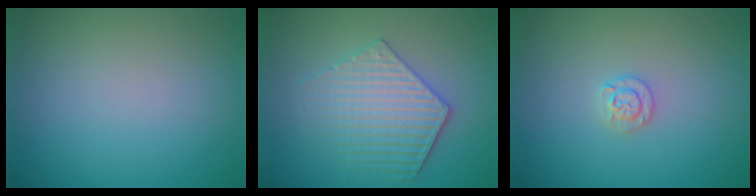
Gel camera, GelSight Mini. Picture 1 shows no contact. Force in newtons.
{"total": 4.3, "press": 3.9, "slide": 1.8}
{"total": 1.5, "press": 1.5, "slide": 0.1}